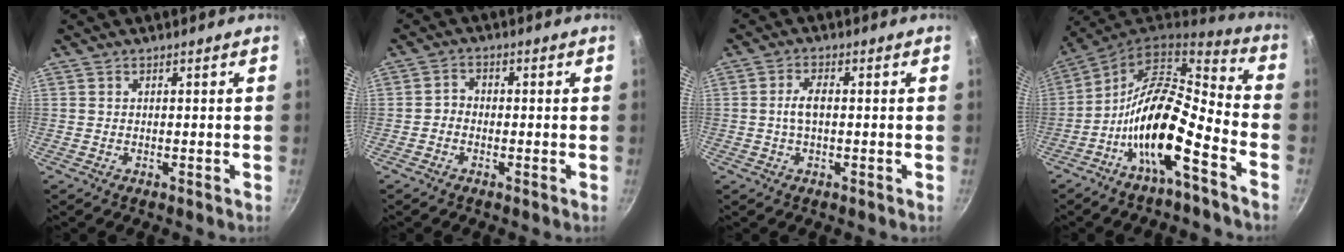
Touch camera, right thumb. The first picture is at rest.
{"total": 2.2, "force": [-1.0, 1.7, 0.9], "torque": [-0.011, 0.016, -0.025]}
{"total": 3.7, "force": [-0.1, 1.8, 3.2], "torque": [-0.065, 0.012, -0.004]}
{"total": 15.7, "force": [-7.2, 5.2, 12.9], "torque": [-0.225, 0.075, -0.148]}